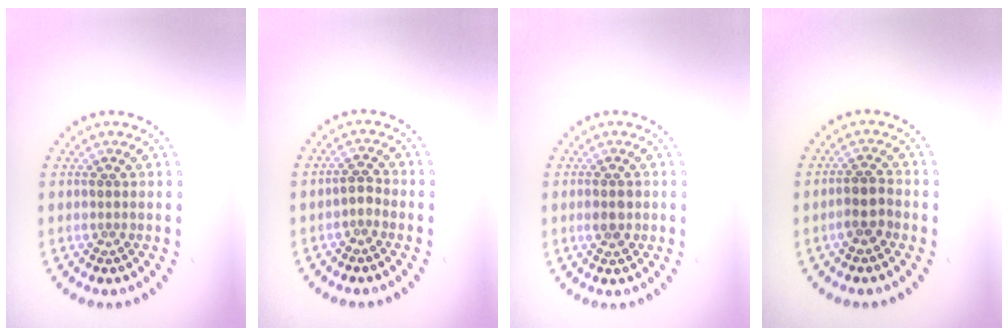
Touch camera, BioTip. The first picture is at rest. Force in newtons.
{"total": 1.1, "press": 0.9, "slide": 0.6}
{"total": 2.1, "press": 2.1, "slide": 0.1}
{"total": 2.1, "press": 1.8, "slide": 1.0}